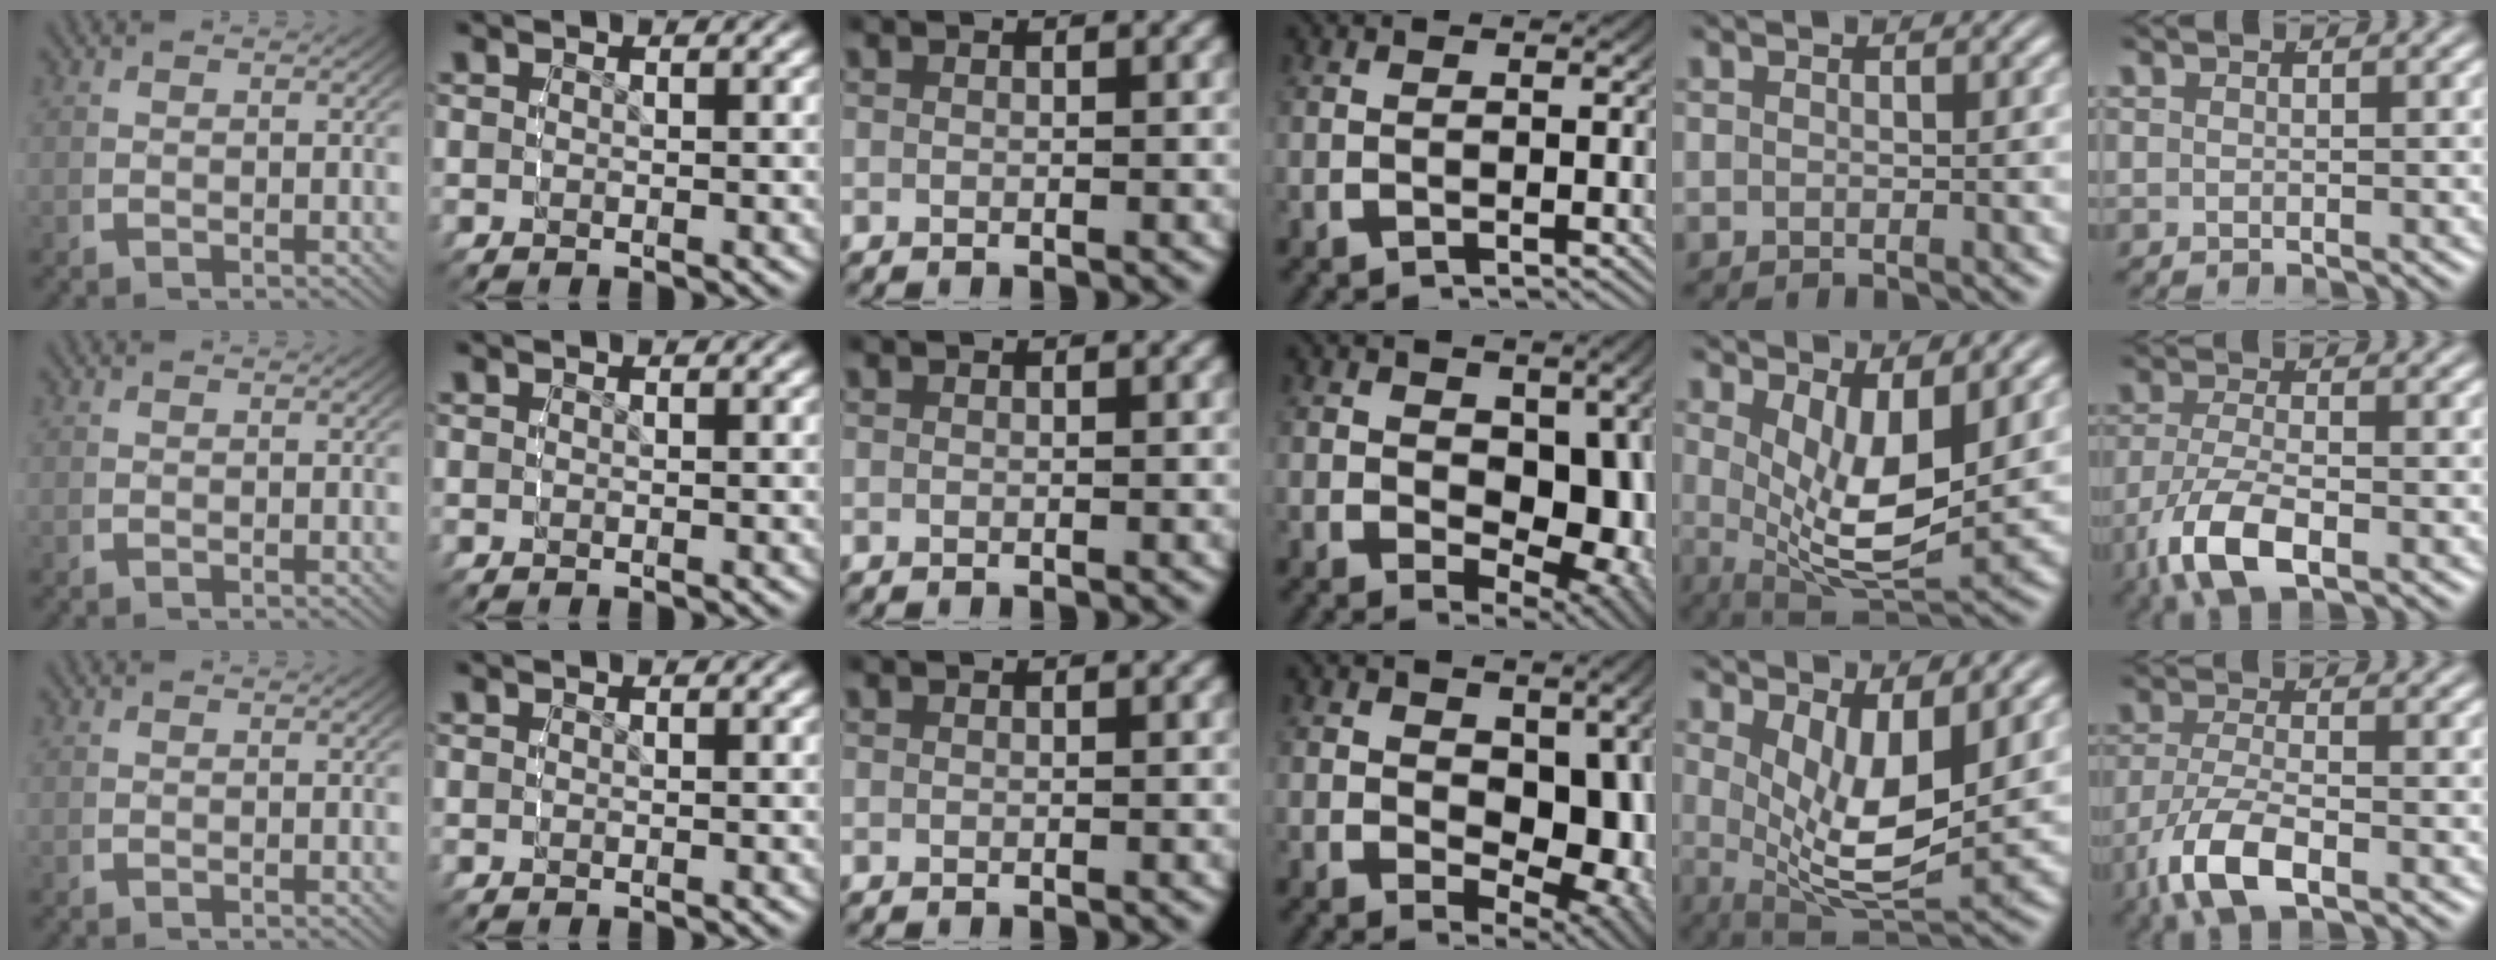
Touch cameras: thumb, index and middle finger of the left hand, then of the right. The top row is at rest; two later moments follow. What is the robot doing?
{"motion": "lift_and_place", "object": "toy banana"}